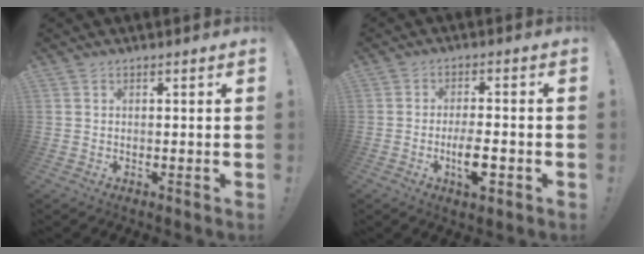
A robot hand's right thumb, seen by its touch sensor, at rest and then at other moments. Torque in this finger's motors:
{"motor_torque": [0.04, 0.27, 0.73, -0.32, 0.05]}